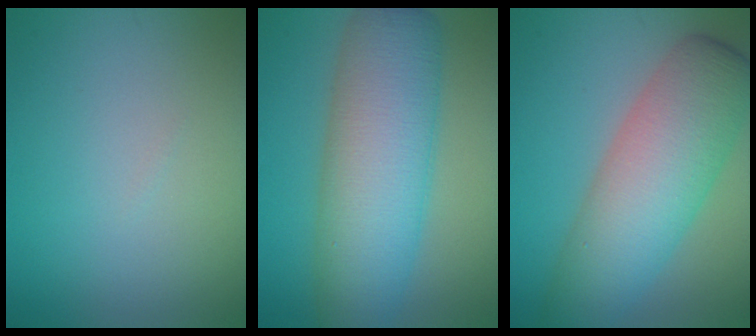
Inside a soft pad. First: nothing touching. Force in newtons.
{"total": 10.2, "press": 10.2, "slide": 0.3}
{"total": 9.2, "press": 9.2, "slide": 0.3}